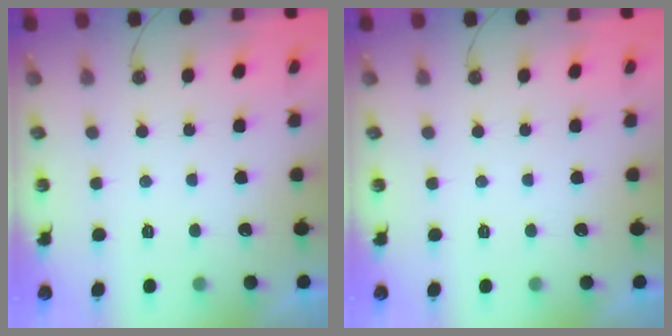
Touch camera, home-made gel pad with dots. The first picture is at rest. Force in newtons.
{"total": 0.0}